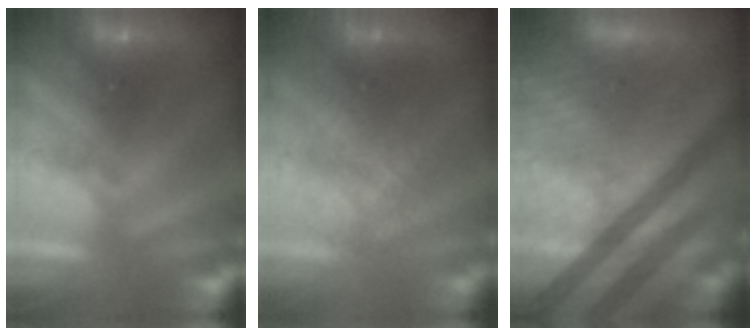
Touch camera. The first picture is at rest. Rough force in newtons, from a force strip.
{"total": 2.6}
{"total": 7.2}